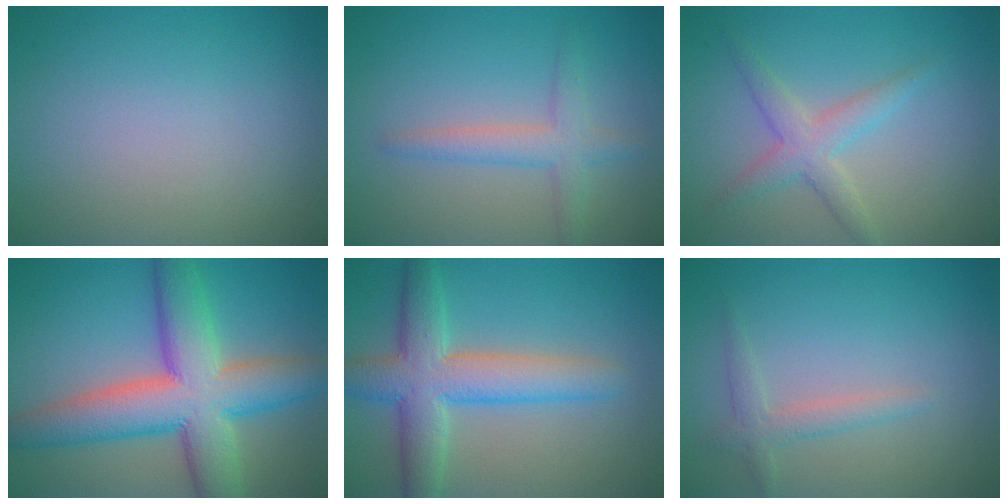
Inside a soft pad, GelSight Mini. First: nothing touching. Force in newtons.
{"total": 2.9, "press": 2.9, "slide": 0.2}
{"total": 3.0, "press": 3.0, "slide": 0.1}
{"total": 10.8, "press": 10.8, "slide": 0.6}
{"total": 6.7, "press": 6.7, "slide": 0.2}
{"total": 2.0, "press": 2.0, "slide": 0.2}